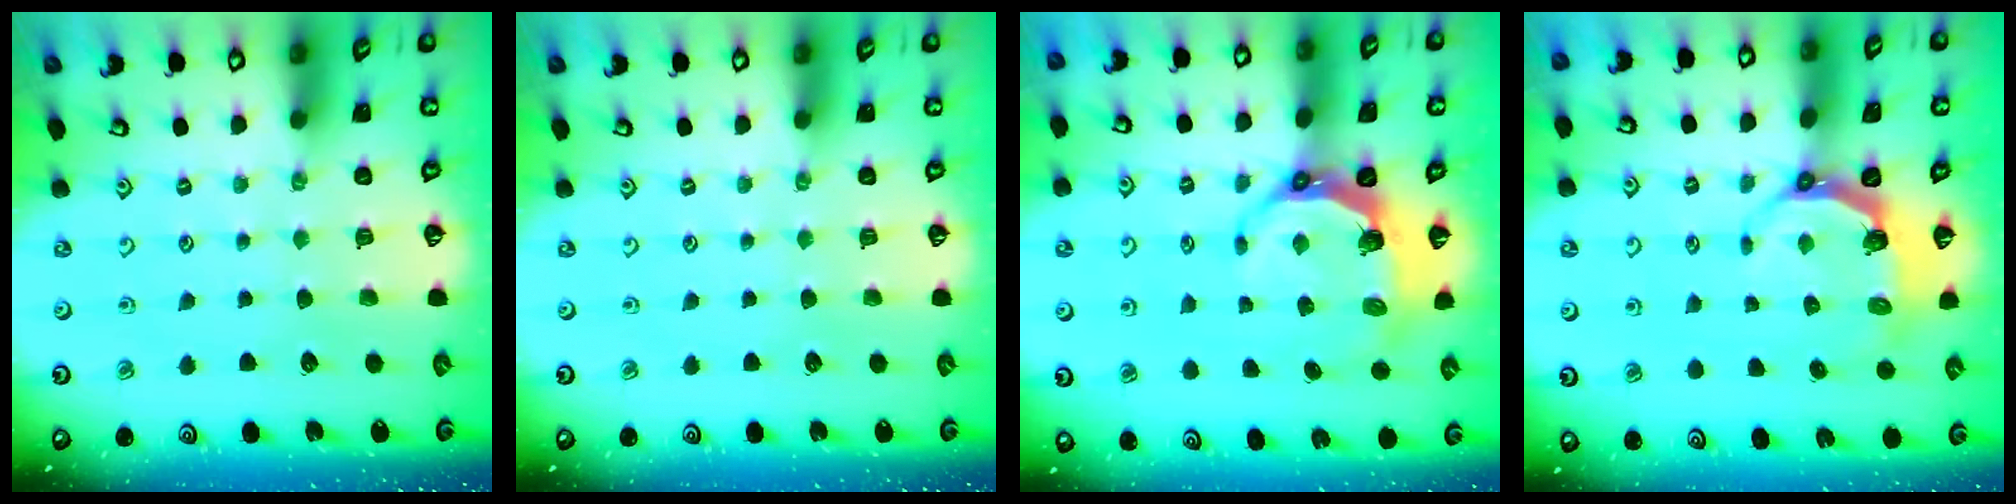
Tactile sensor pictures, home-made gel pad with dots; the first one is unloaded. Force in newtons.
{"total": 0.0}
{"total": 7.0, "press": 5.6, "slide": 4.2}
{"total": 4.7, "press": 3.4, "slide": 3.2}